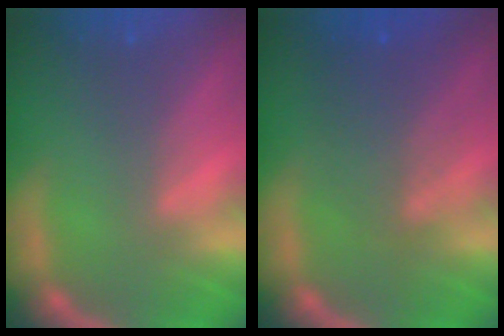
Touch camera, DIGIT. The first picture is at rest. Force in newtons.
{"total": 4.5}